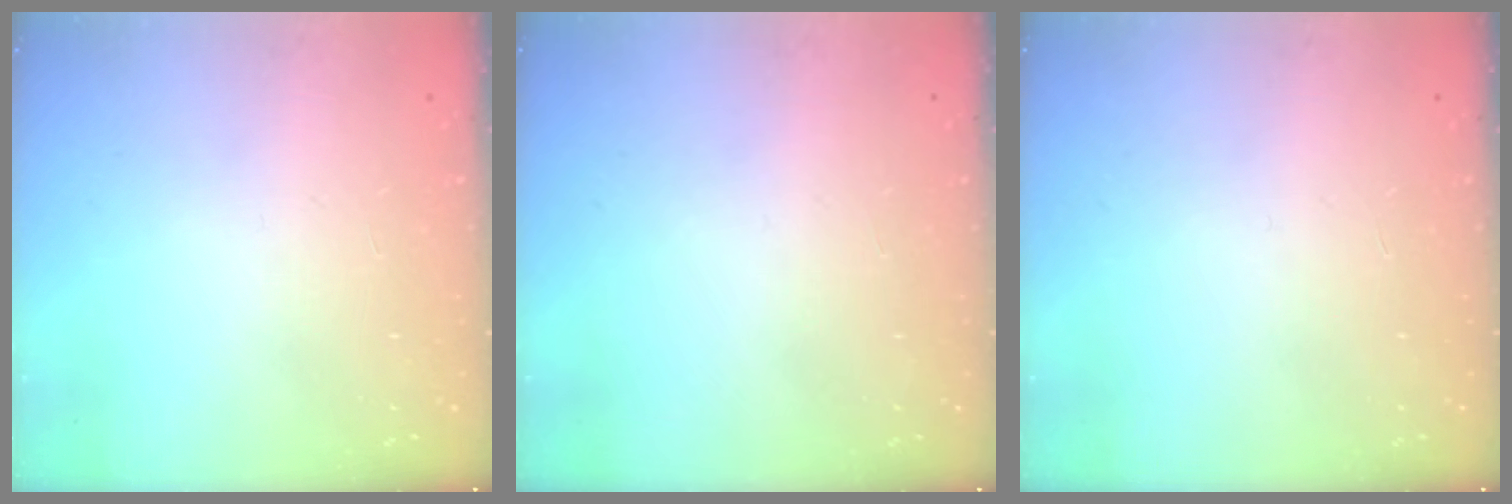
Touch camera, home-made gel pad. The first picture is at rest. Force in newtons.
{"total": 0.0}
{"total": 0.0}